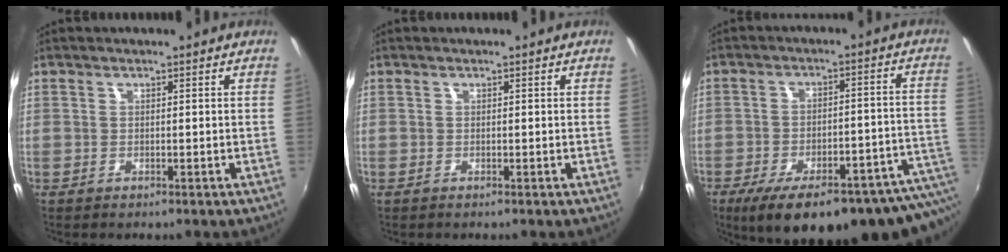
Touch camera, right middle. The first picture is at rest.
{"total": 0.0}
{"total": 23.4, "force": [-15.6, 6.6, 16.2], "torque": [-0.216, -0.041, -0.198]}